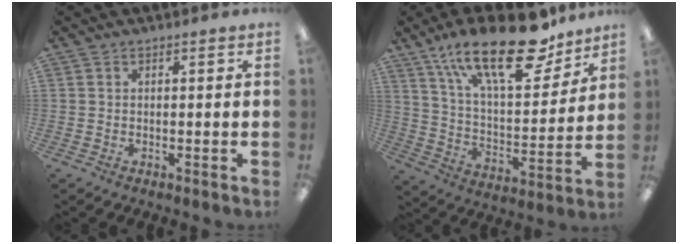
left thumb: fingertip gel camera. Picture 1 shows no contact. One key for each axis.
{"total": 25.8, "fx": 16.6, "fy": 10.2, "fz": 16.9, "tx": -0.267, "ty": -0.091, "tz": 0.280}